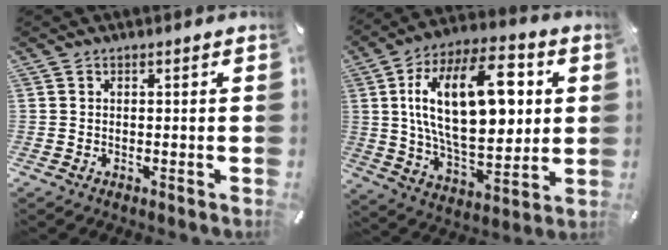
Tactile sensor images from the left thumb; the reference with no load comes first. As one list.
[{"total": 25.8, "force": [5.6, 13.7, 21.1], "torque": [-0.381, -0.003, 0.086]}]